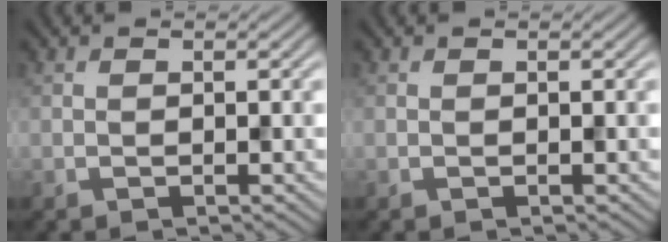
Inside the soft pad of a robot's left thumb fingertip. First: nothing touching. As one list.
[{"total": 0.0}]